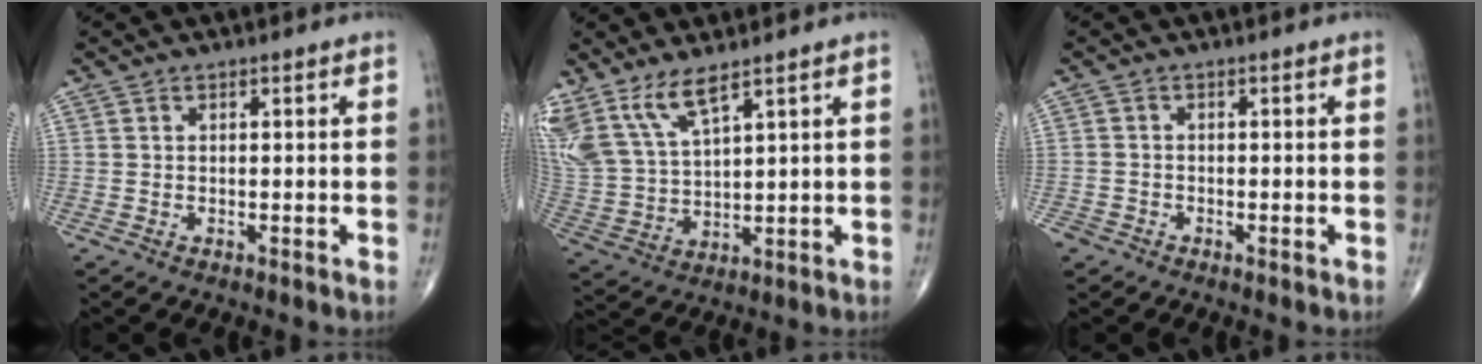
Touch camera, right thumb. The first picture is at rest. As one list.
[{"total": 12.0, "force": [8.2, 4.0, 7.8], "torque": [-0.167, -0.030, 0.182]}, {"total": 2.0, "force": [-1.4, 1.4, 0.4], "torque": [-0.005, 0.005, -0.028]}]